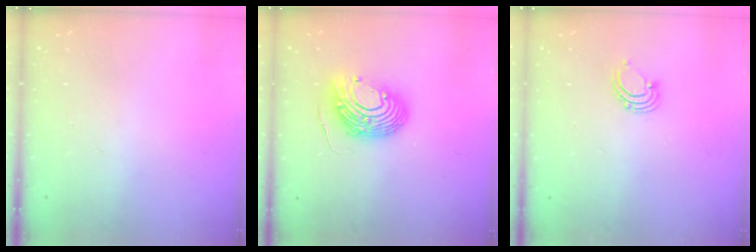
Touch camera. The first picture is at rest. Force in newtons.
{"total": 12.9, "press": 12.9, "slide": 1.2}
{"total": 2.9, "press": 2.9, "slide": 0.2}